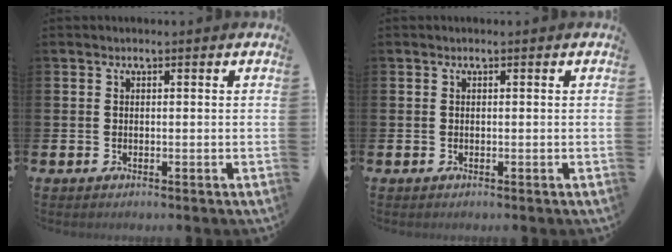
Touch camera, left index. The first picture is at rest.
{"total": 0.0}